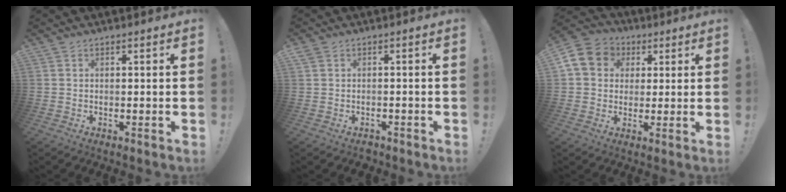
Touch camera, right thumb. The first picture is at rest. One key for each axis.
{"total": 2.0, "fx": -0.5, "fy": 1.8, "fz": 0.8, "tx": -0.012, "ty": 0.002, "tz": -0.006}
{"total": 9.9, "fx": 2.8, "fy": 8.6, "fz": 4.1, "tx": -0.067, "ty": -0.004, "tz": 0.057}